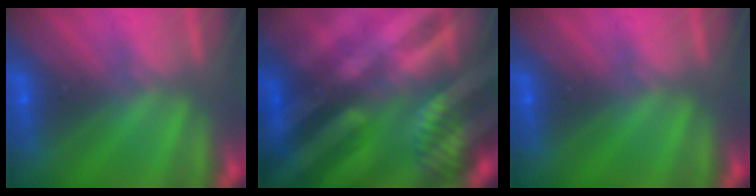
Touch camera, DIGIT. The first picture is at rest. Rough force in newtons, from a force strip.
{"total": 7.1}
{"total": 0.0}